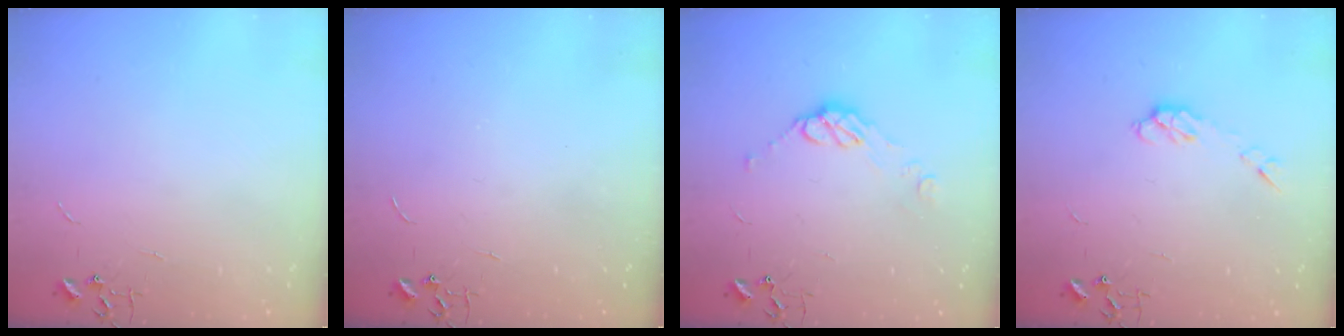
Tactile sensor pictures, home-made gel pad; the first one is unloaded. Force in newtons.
{"total": 0.0}
{"total": 7.8, "press": 7.8, "slide": 0.6}
{"total": 4.5, "press": 4.5, "slide": 0.7}